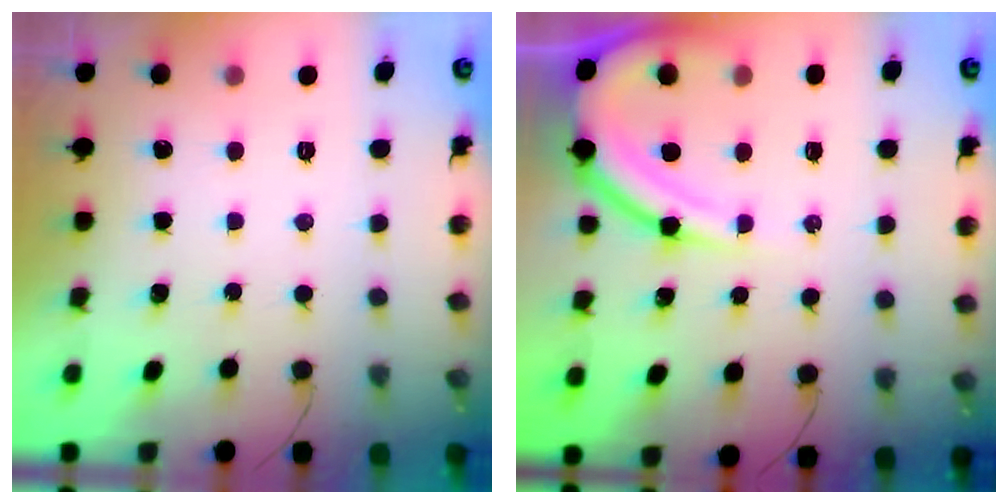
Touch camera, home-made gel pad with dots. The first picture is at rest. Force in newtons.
{"total": 12.4, "press": 12.4, "slide": 1.3}